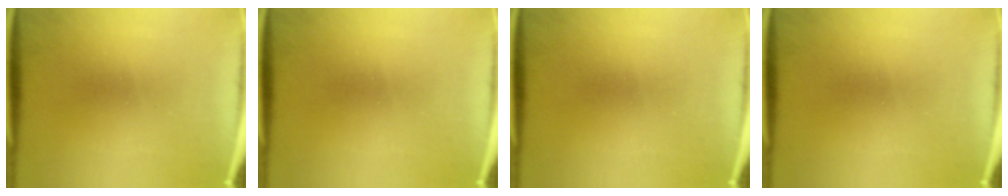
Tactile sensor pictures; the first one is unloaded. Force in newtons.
{"total": 0.0}
{"total": 0.0}
{"total": 0.0}